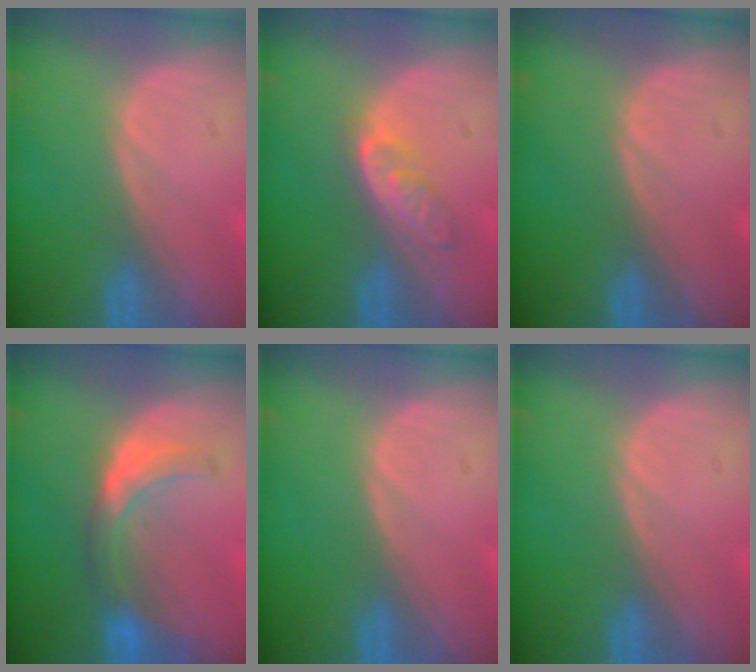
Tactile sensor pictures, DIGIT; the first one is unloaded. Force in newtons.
{"total": 4.8, "press": 4.1, "slide": 2.5}
{"total": 0.0}
{"total": 5.9, "press": 5.9, "slide": 0.6}
{"total": 0.0}
{"total": 0.0}